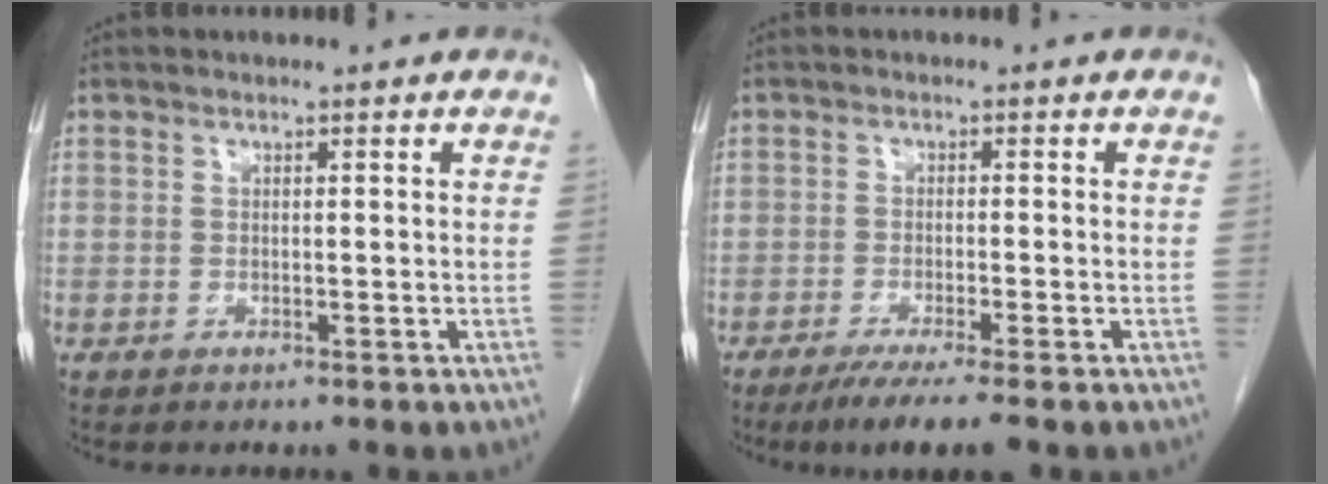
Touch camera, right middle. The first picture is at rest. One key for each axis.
{"total": 5.6, "fx": -4.1, "fy": -0.3, "fz": 3.7, "tx": -0.059, "ty": -0.015, "tz": -0.068}